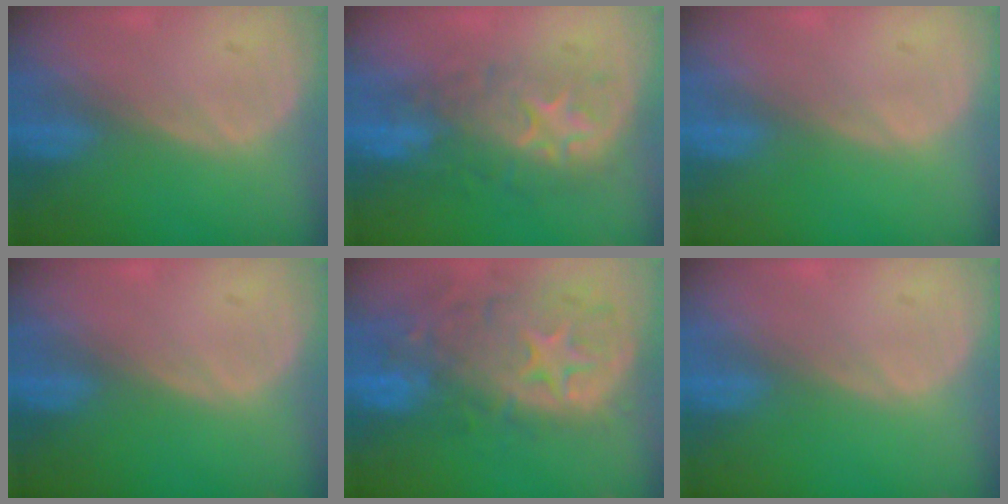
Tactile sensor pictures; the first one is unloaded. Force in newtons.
{"total": 8.6, "press": 8.6, "slide": 0.5}
{"total": 0.0}
{"total": 0.0}
{"total": 13.9, "press": 11.4, "slide": 8.1}
{"total": 0.0}